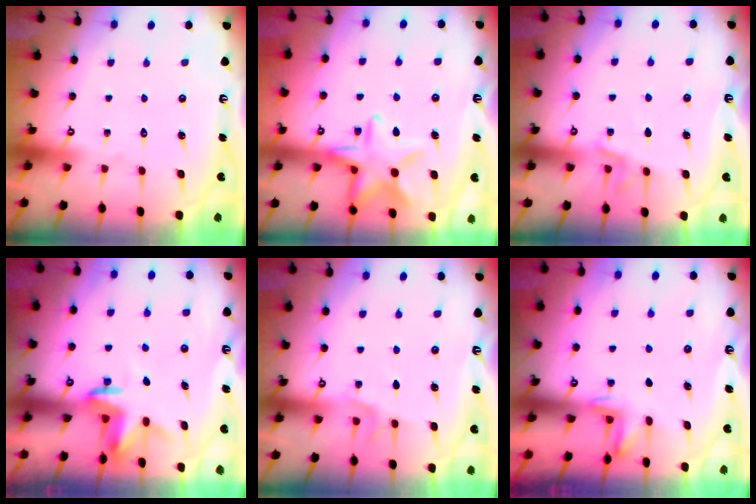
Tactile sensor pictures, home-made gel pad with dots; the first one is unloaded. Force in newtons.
{"total": 13.0, "press": 13.0, "slide": 0.9}
{"total": 5.4, "press": 5.3, "slide": 0.8}
{"total": 3.4, "press": 3.4, "slide": 0.2}
{"total": 4.1, "press": 3.8, "slide": 1.5}
{"total": 2.2, "press": 2.1, "slide": 0.4}